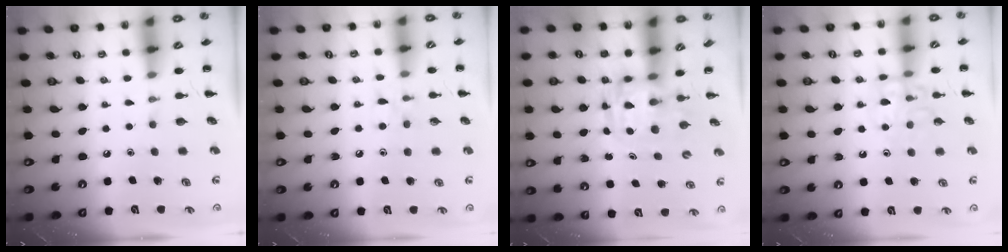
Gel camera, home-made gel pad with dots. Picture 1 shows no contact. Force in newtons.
{"total": 5.4, "press": 5.0, "slide": 2.0}
{"total": 3.4, "press": 3.4, "slide": 0.7}
{"total": 11.5, "press": 11.4, "slide": 0.9}